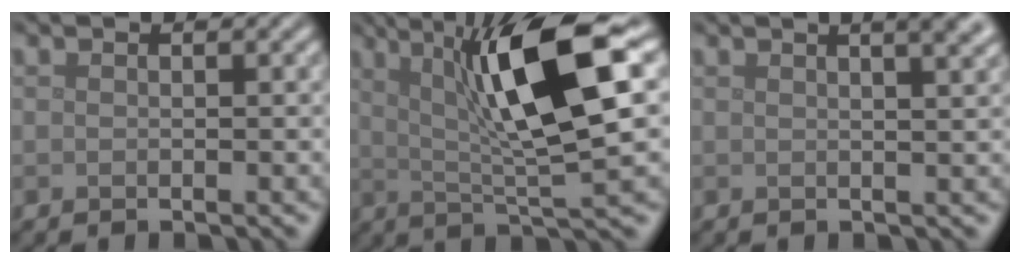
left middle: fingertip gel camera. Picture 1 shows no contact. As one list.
[{"total": 10.7, "force": [2.9, 2.2, 10.1], "torque": [-0.158, 0.004, 0.054]}, {"total": 6.6, "force": [3.6, 3.1, 4.6], "torque": [-0.010, 0.048, 0.008]}]